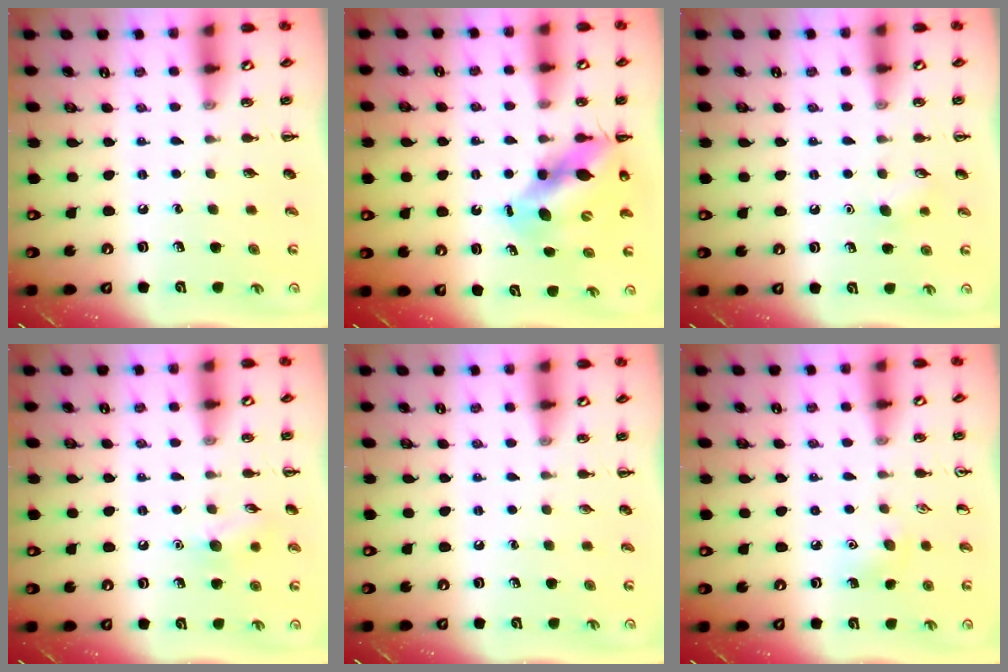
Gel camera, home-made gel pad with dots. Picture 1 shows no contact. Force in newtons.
{"total": 10.7, "press": 10.3, "slide": 2.7}
{"total": 5.1, "press": 4.9, "slide": 1.3}
{"total": 7.9, "press": 7.8, "slide": 1.7}
{"total": 0.0}
{"total": 6.6, "press": 6.4, "slide": 1.6}